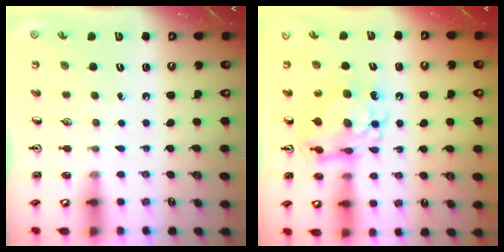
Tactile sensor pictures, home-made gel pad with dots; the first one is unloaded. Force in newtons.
{"total": 12.1, "press": 12.0, "slide": 1.5}